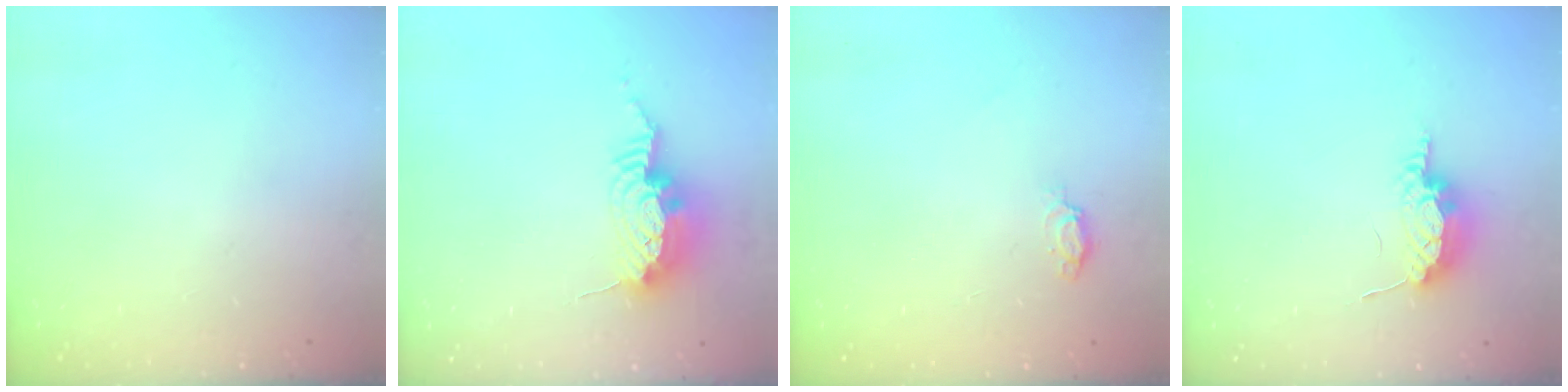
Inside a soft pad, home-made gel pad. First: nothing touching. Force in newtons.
{"total": 11.3, "press": 11.2, "slide": 0.7}
{"total": 4.0, "press": 4.0, "slide": 0.5}
{"total": 7.7, "press": 7.5, "slide": 1.9}